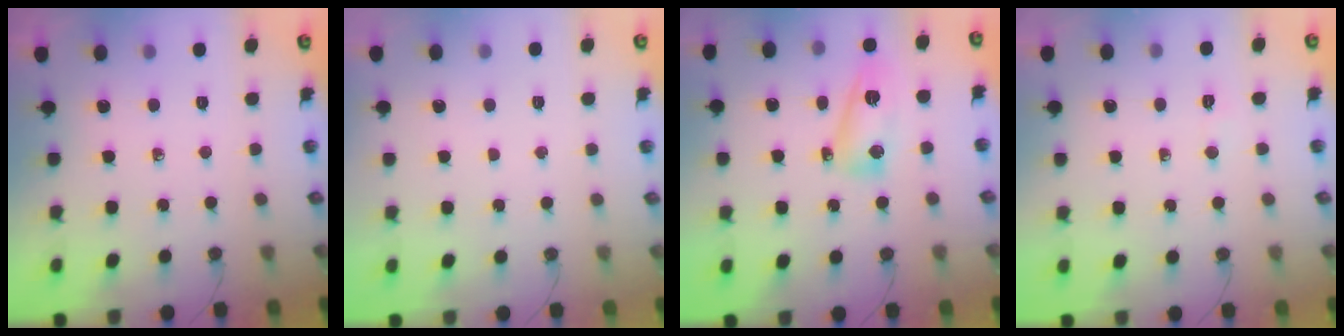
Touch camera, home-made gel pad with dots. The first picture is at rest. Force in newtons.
{"total": 1.0, "press": 1.0, "slide": 0.0}
{"total": 9.3, "press": 9.3, "slide": 0.7}
{"total": 2.9, "press": 2.6, "slide": 1.4}